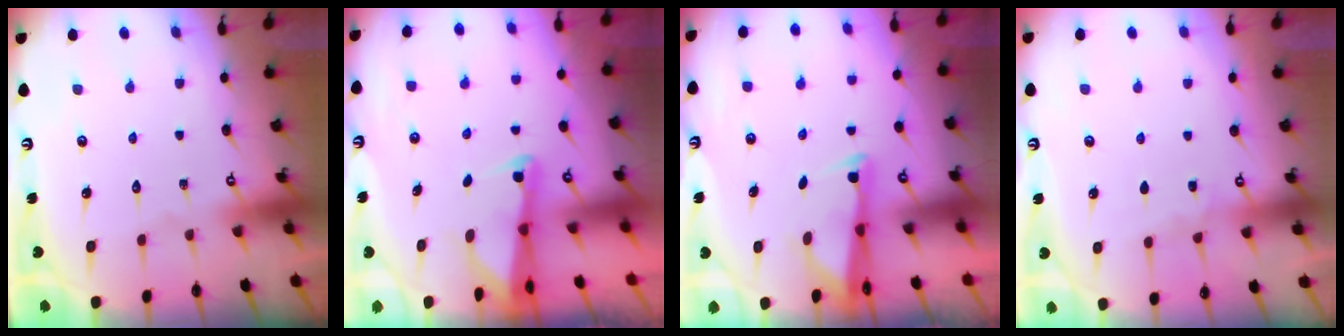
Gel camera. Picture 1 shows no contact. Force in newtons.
{"total": 2.6, "press": 2.6, "slide": 0.3}
{"total": 2.6, "press": 2.5, "slide": 0.7}
{"total": 4.3, "press": 4.2, "slide": 0.5}